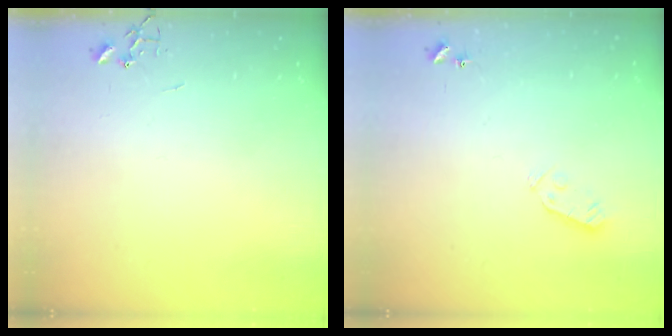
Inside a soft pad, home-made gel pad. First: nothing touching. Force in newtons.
{"total": 3.8, "press": 3.7, "slide": 0.8}